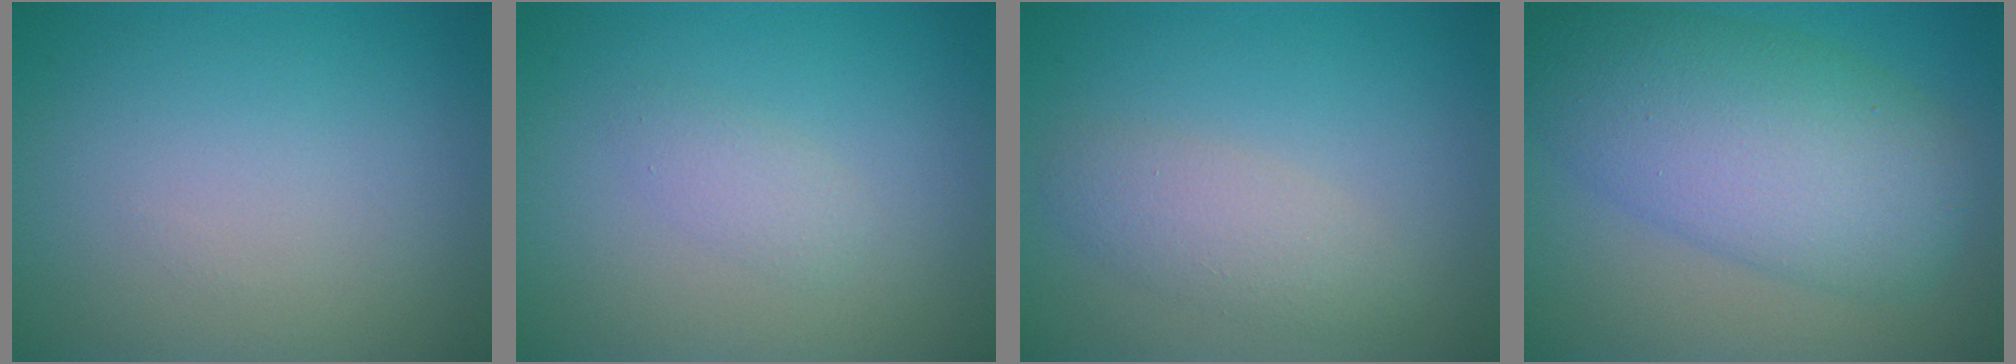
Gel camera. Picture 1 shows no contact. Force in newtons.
{"total": 1.3, "press": 1.3, "slide": 0.0}
{"total": 2.6, "press": 2.6, "slide": 0.1}
{"total": 9.4, "press": 9.3, "slide": 0.3}